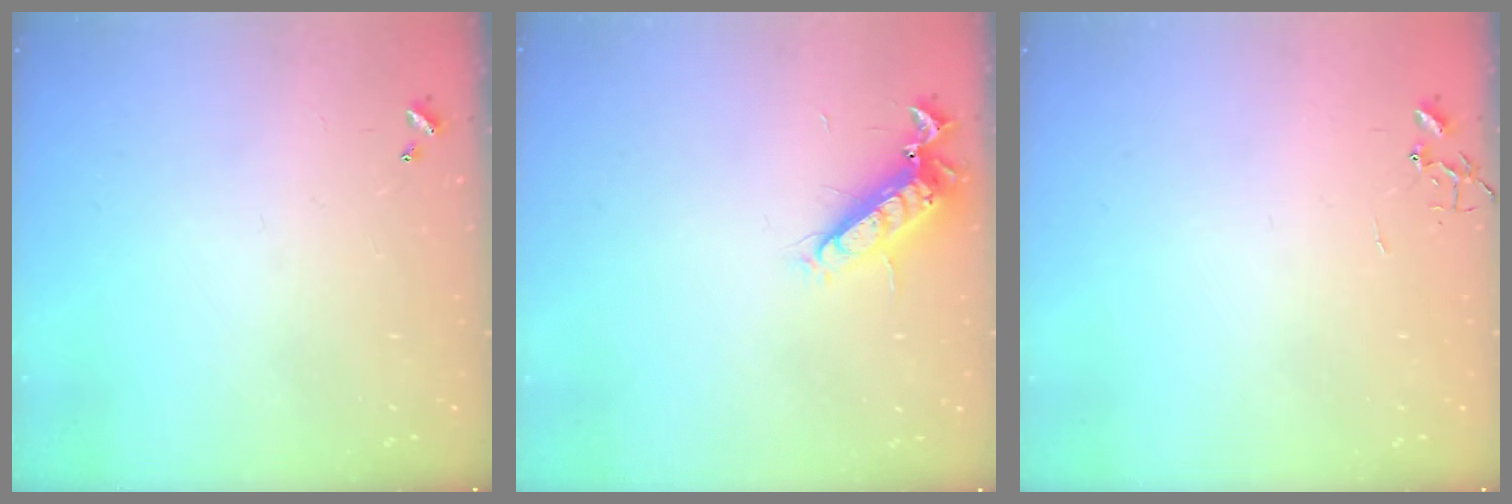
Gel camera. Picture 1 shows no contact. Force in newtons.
{"total": 12.5, "press": 12.4, "slide": 1.4}
{"total": 0.0}